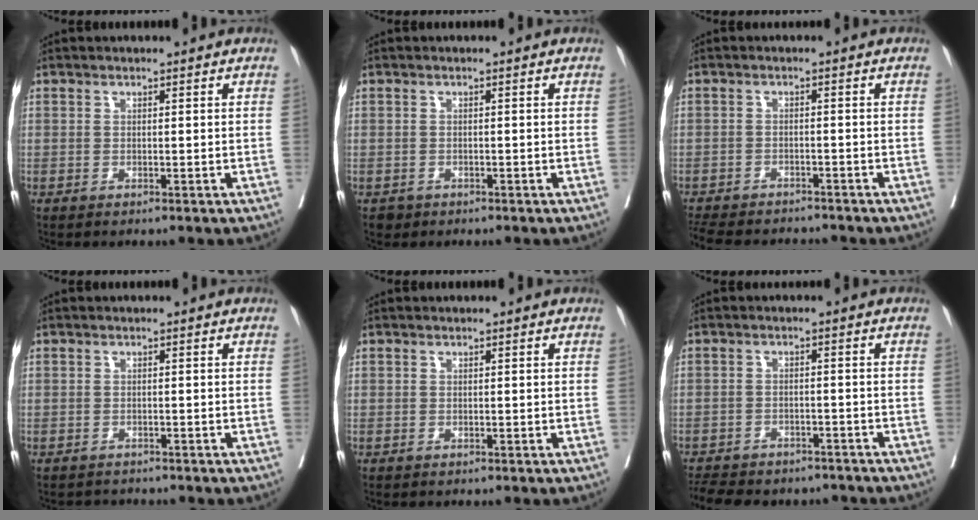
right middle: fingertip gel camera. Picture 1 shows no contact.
{"total": 1.2, "force": [-0.8, 0.9, 0.1], "torque": [-0.003, 0.002, -0.009]}
{"total": 11.7, "force": [-10.6, 3.0, 3.9], "torque": [-0.079, -0.006, -0.148]}
{"total": 1.8, "force": [-1.6, 0.7, -0.5], "torque": [0.005, -0.004, -0.028]}
{"total": 0.0}
{"total": 12.7, "force": [-11.0, 4.8, 4.1], "torque": [-0.090, 0.003, -0.142]}